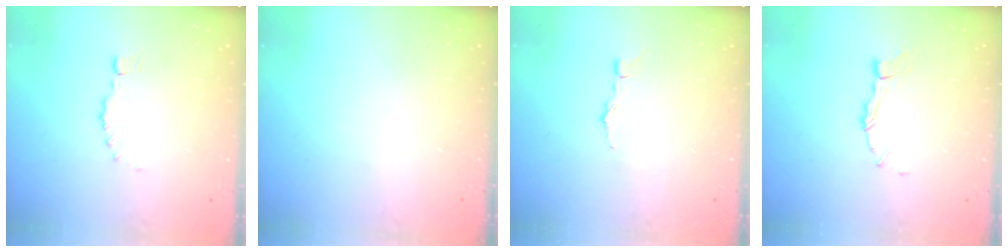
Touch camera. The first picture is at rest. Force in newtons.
{"total": 0.0}
{"total": 1.6, "press": 1.6, "slide": 0.1}
{"total": 5.1, "press": 5.1, "slide": 0.2}